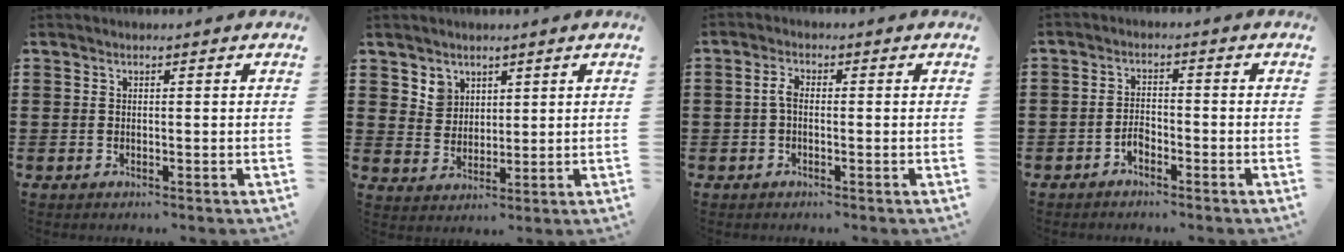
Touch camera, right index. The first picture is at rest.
{"total": 4.0, "force": [2.5, 3.1, 0.4], "torque": [-0.021, 0.012, 0.049]}
{"total": 2.3, "force": [-0.4, 1.1, 2.0], "torque": [-0.047, 0.002, -0.011]}
{"total": 2.1, "force": [-1.6, 1.1, 0.7], "torque": [-0.018, 0.003, -0.034]}